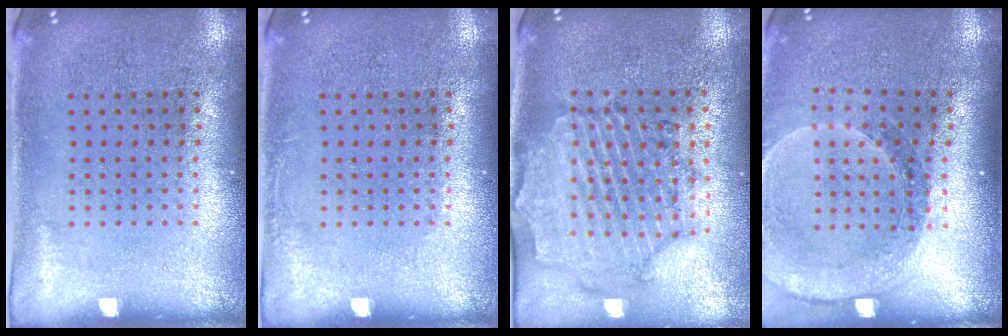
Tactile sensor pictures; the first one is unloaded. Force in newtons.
{"total": 0.7, "press": 0.7, "slide": 0.1}
{"total": 1.2, "press": 1.1, "slide": 0.3}
{"total": 1.5, "press": 1.5, "slide": 0.1}